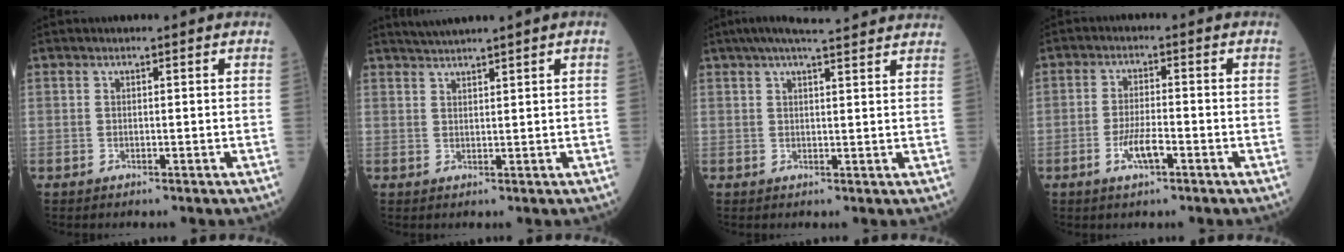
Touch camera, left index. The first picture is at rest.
{"total": 2.8, "force": [2.3, -0.9, 1.2], "torque": [-0.028, 0.009, 0.050]}
{"total": 12.0, "force": [10.4, 0.6, 6.0], "torque": [-0.093, 0.039, 0.128]}
{"total": 4.3, "force": [-2.1, 0.9, 3.7], "torque": [-0.077, 0.000, -0.040]}